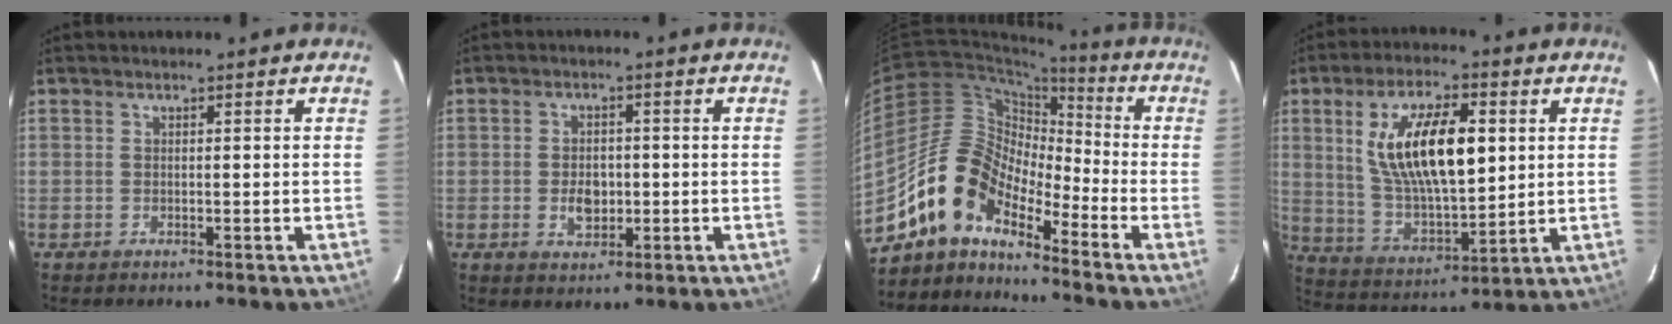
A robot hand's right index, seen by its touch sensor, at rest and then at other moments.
{"total": 4.9, "force": [-1.0, 3.4, 3.4], "torque": [-0.063, 0.002, -0.011]}
{"total": 12.2, "force": [-9.8, 4.7, 5.5], "torque": [-0.091, 0.020, -0.199]}
{"total": 17.8, "force": [4.3, 7.3, 15.7], "torque": [-0.289, 0.007, 0.091]}